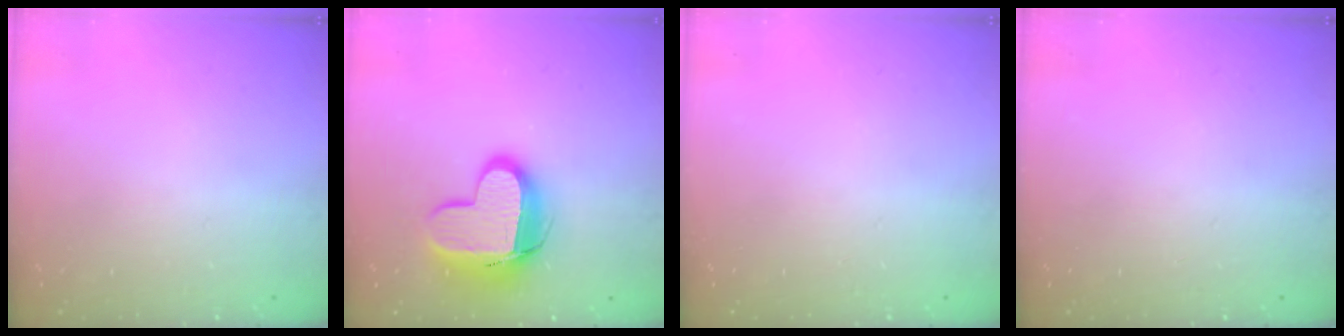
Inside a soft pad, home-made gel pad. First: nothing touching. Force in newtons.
{"total": 15.6, "press": 15.5, "slide": 1.5}
{"total": 0.0}
{"total": 0.0}